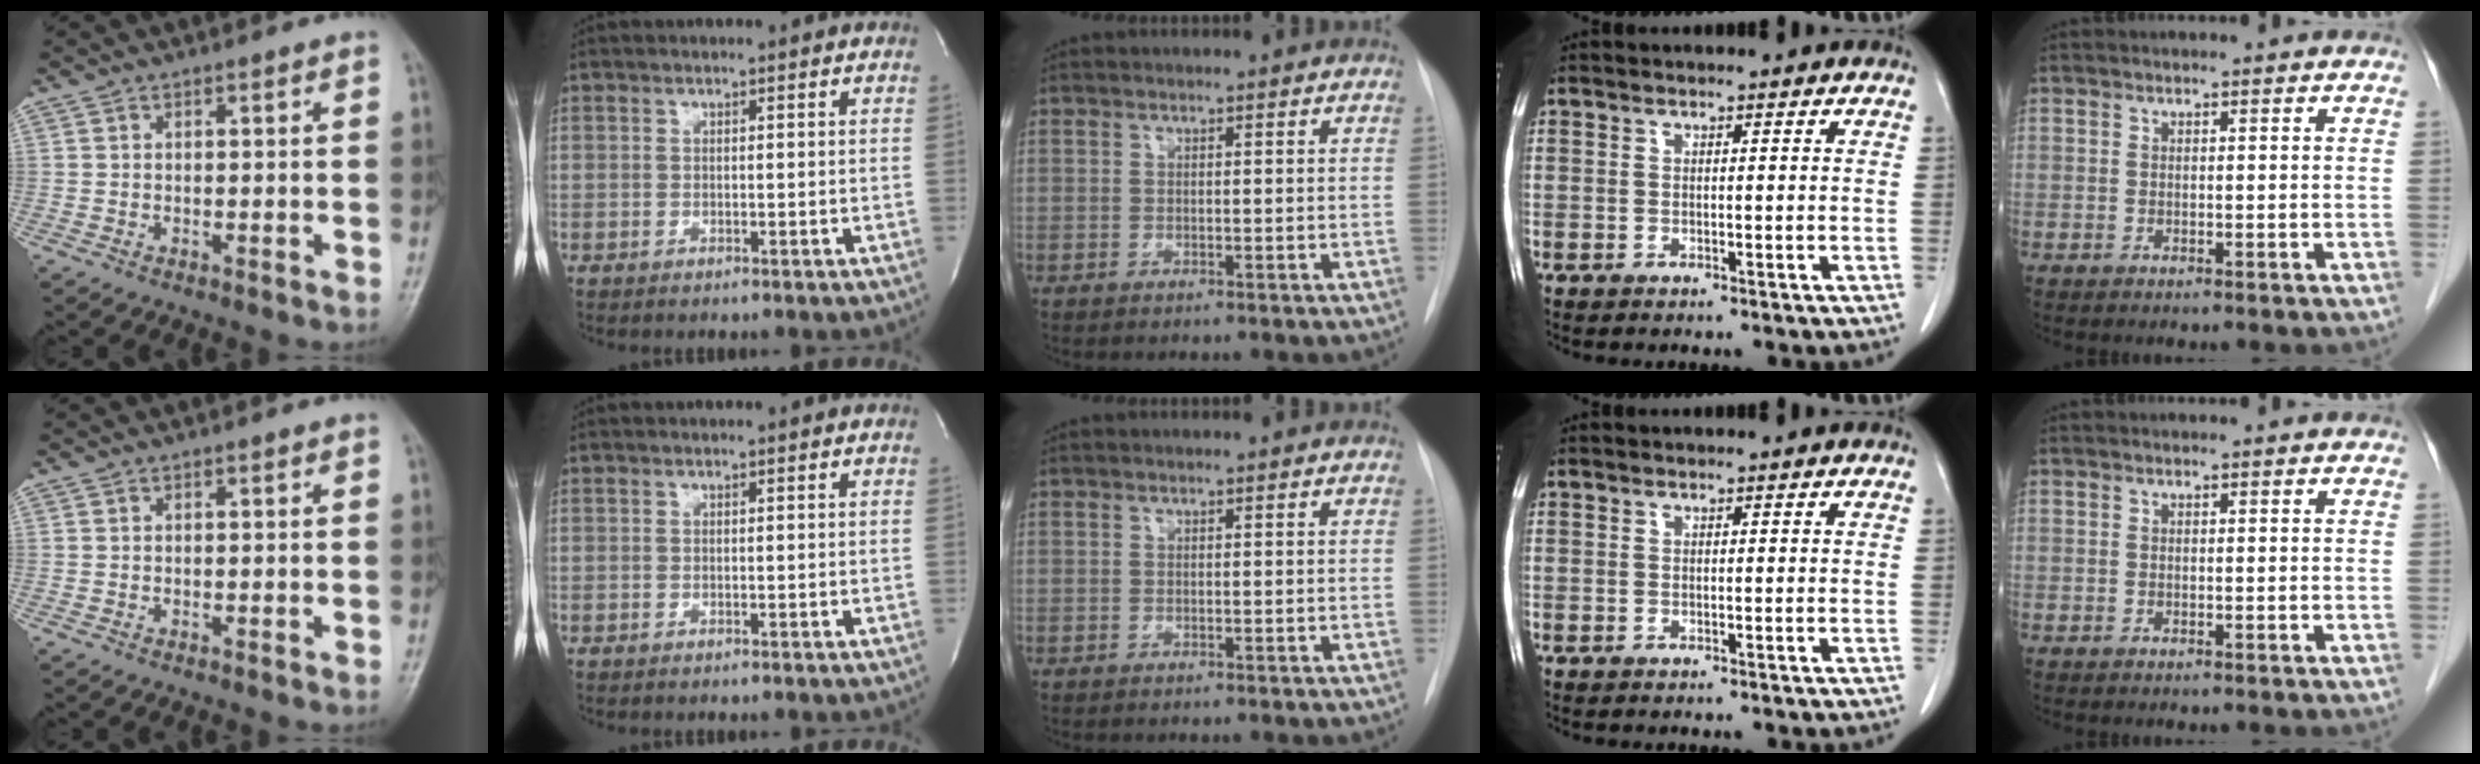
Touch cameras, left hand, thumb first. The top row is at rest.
{}